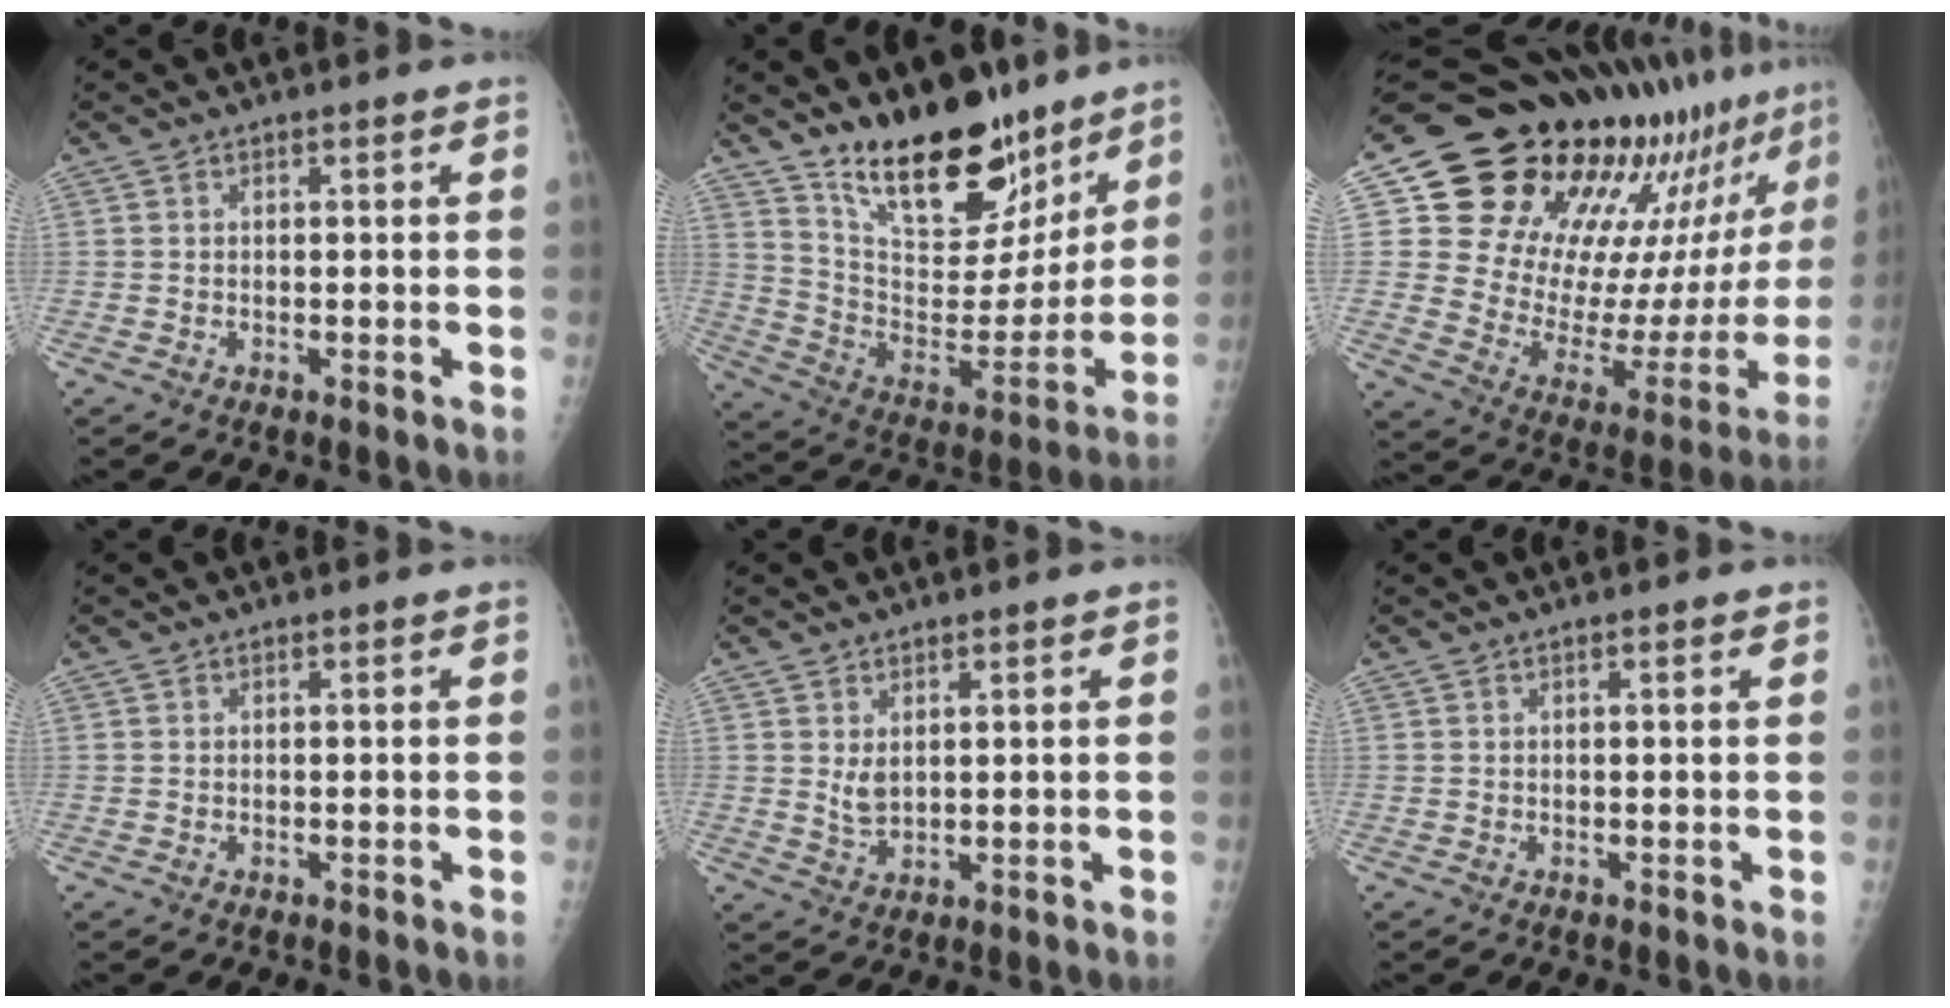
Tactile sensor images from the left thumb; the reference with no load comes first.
{"total": 22.4, "force": [16.6, 9.4, 11.8], "torque": [-0.135, -0.101, 0.279]}
{"total": 28.9, "force": [20.9, 11.9, 16.0], "torque": [-0.214, -0.100, 0.309]}
{"total": 0.0}
{"total": 3.1, "force": [1.4, 1.8, 2.2], "torque": [-0.033, -0.017, 0.033]}
{"total": 1.1, "force": [0.7, 0.2, 0.8], "torque": [-0.011, -0.001, 0.009]}